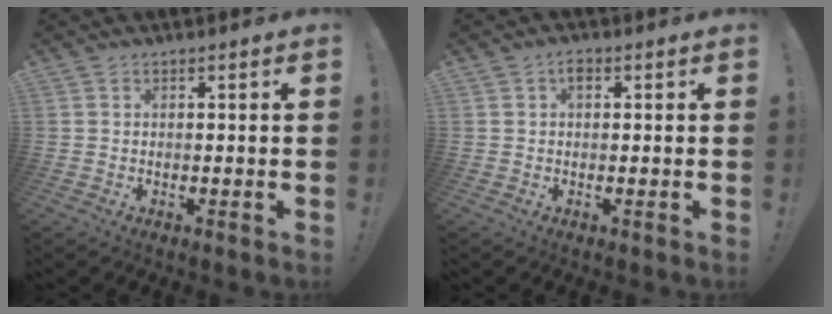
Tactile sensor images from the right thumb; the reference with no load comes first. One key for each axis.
{"total": 1.7, "fx": 0.5, "fy": 1.0, "fz": 1.4, "tx": -0.015, "ty": 0.002, "tz": 0.004}